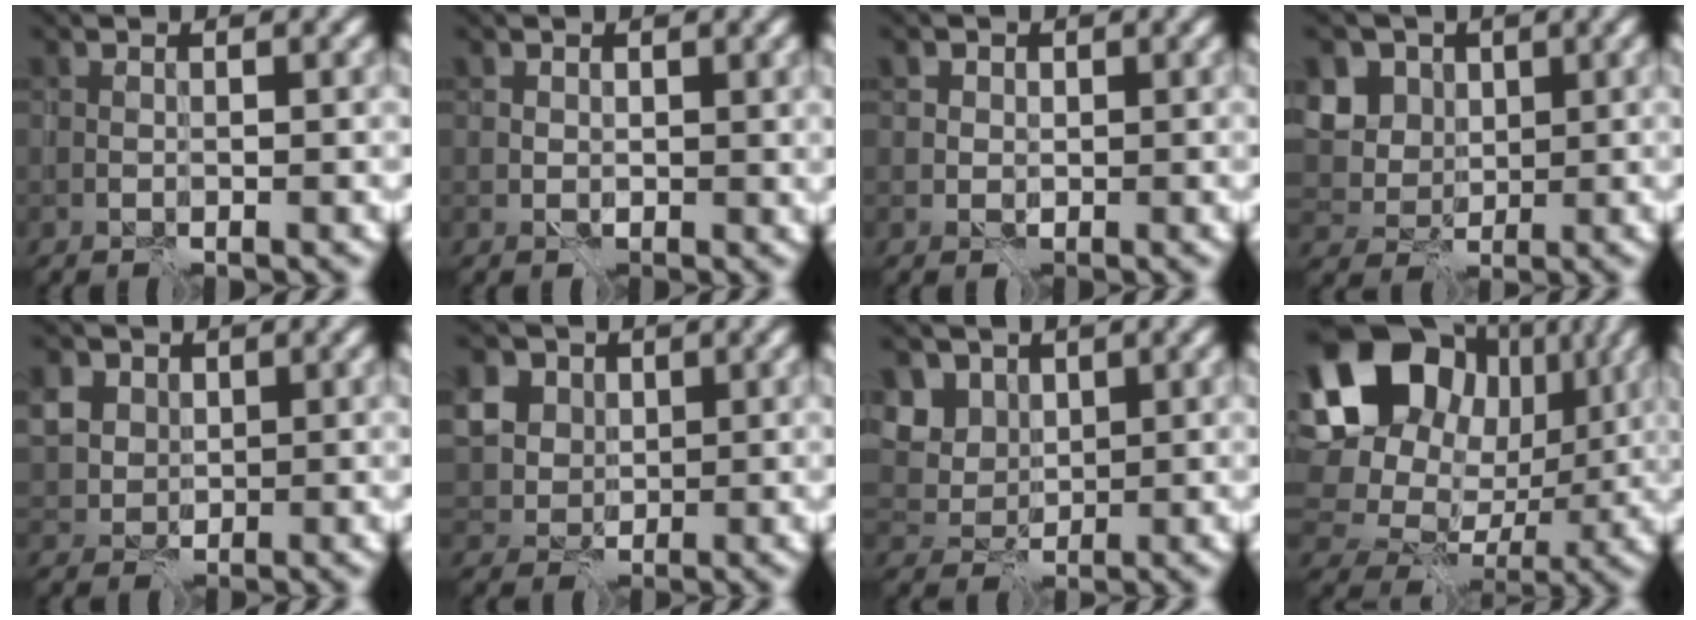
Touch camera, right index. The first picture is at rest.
{"total": 0.9, "force": [0.5, 0.6, 0.3], "torque": [-0.003, -0.002, 0.012]}
{"total": 1.7, "force": [0.7, 1.5, 0.4], "torque": [-0.003, 0.003, 0.010]}
{"total": 5.7, "force": [2.4, 4.7, 2.3], "torque": [-0.059, 0.002, 0.040]}
{"total": 3.5, "force": [1.5, 2.9, 1.3], "torque": [-0.041, 0.002, 0.035]}
{"total": 5.8, "force": [2.3, 4.8, 2.5], "torque": [-0.067, 0.010, 0.038]}
{"total": 4.6, "force": [2.5, 3.4, 1.7], "torque": [-0.054, -0.005, 0.060]}
{"total": 17.5, "force": [4.7, 14.2, 9.1], "torque": [-0.182, 0.032, 0.086]}